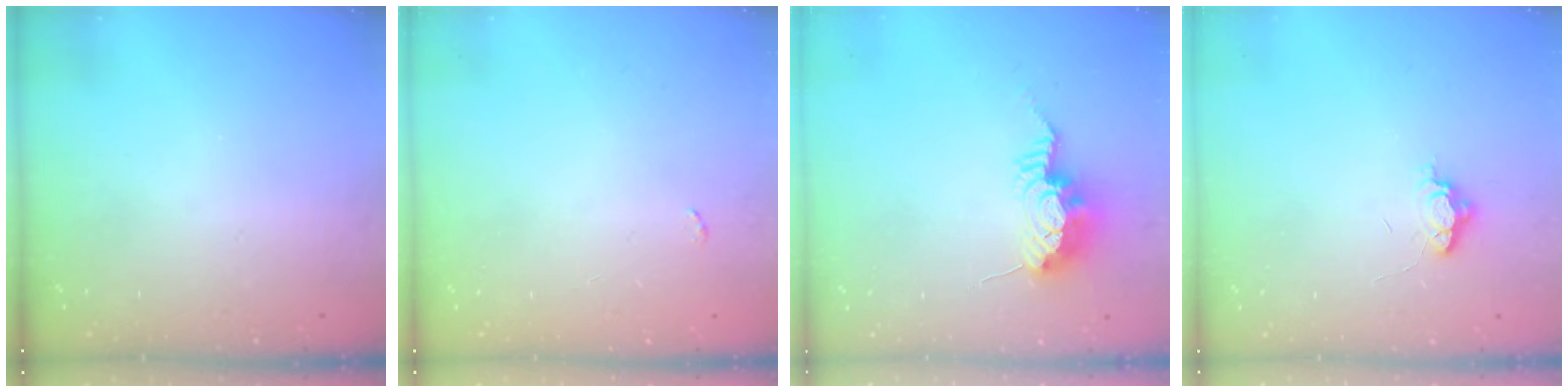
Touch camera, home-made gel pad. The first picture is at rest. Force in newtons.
{"total": 2.0, "press": 2.0, "slide": 0.3}
{"total": 9.5, "press": 9.5, "slide": 0.8}
{"total": 4.5, "press": 4.5, "slide": 0.6}